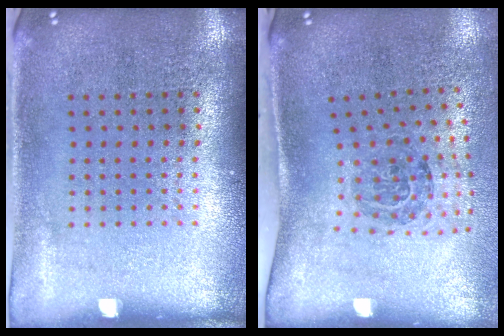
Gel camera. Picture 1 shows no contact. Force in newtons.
{"total": 1.7, "press": 1.1, "slide": 1.2}